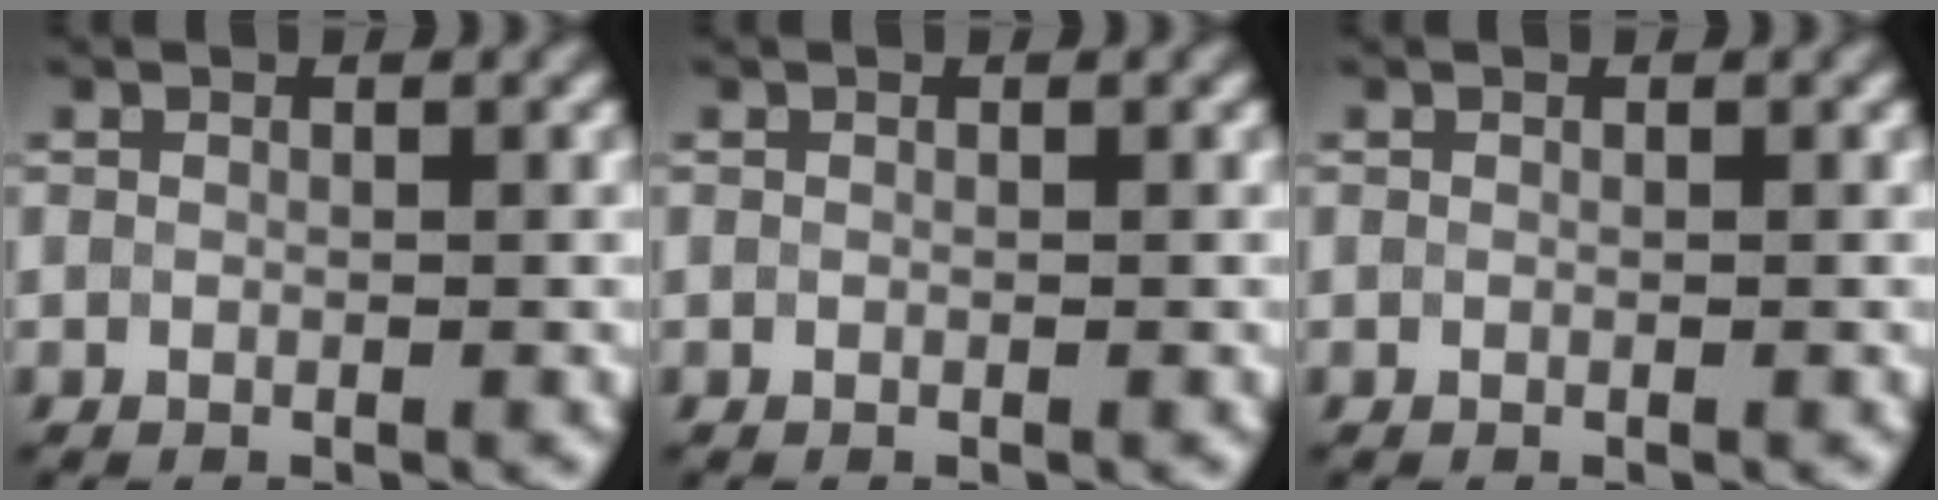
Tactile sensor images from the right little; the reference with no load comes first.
{"total": 0.0}
{"total": 0.0}